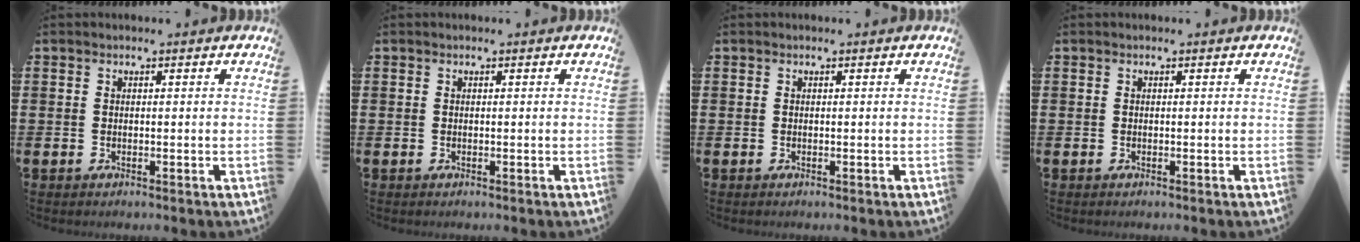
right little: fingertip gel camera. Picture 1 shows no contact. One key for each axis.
{"total": 0.0}
{"total": 0.0}
{"total": 0.0}